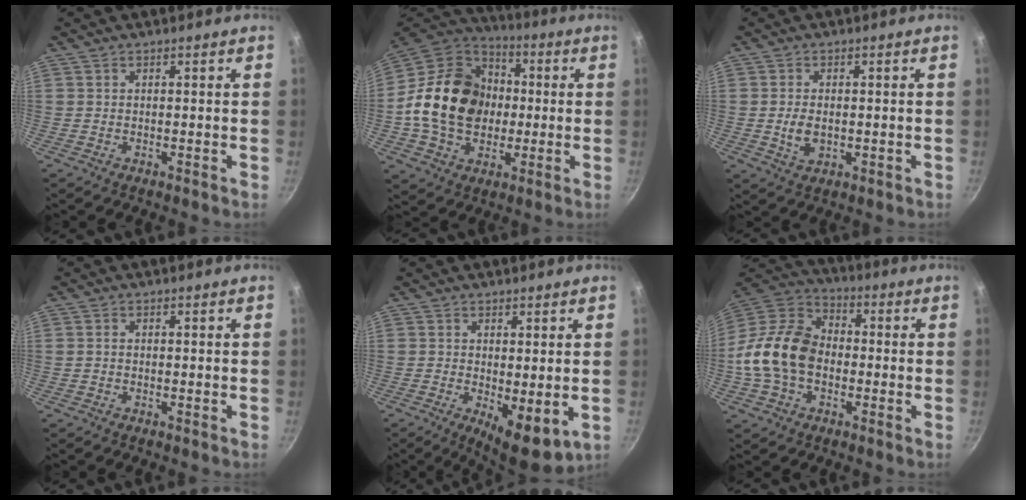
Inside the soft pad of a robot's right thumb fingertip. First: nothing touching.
{"total": 21.4, "force": [-0.4, 16.6, 13.5], "torque": [-0.204, 0.034, -0.012]}
{"total": 4.4, "force": [-0.4, 2.8, 3.3], "torque": [-0.058, 0.000, -0.002]}
{"total": 0.6, "force": [-0.1, 0.5, 0.4], "torque": [-0.006, 0.004, -0.003]}
{"total": 7.5, "force": [-0.6, 3.0, 6.9], "torque": [-0.084, -0.014, 0.002]}
{"total": 15.8, "force": [-2.3, 11.5, 10.6], "torque": [-0.171, 0.037, -0.061]}